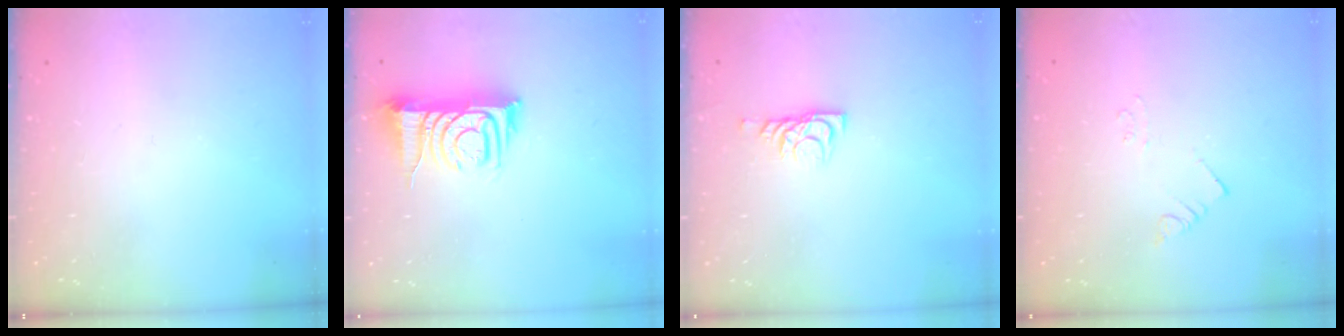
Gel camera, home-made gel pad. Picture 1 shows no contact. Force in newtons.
{"total": 9.4, "press": 9.3, "slide": 1.2}
{"total": 6.2, "press": 6.2, "slide": 0.7}
{"total": 2.1, "press": 2.1, "slide": 0.3}